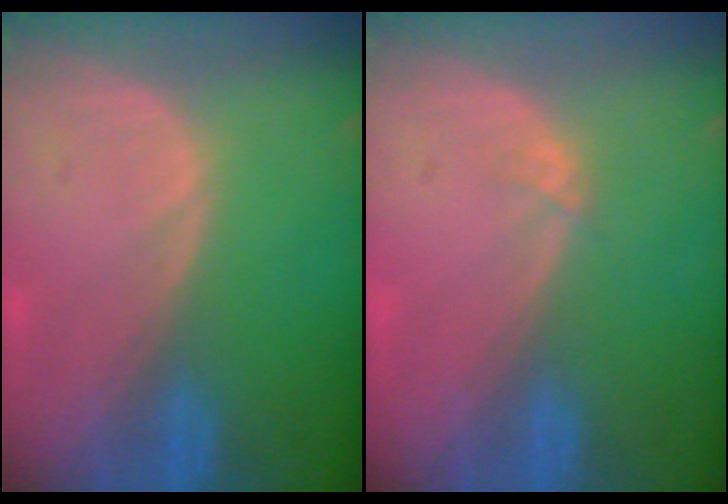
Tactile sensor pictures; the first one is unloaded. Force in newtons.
{"total": 0.7, "press": 0.6, "slide": 0.3}